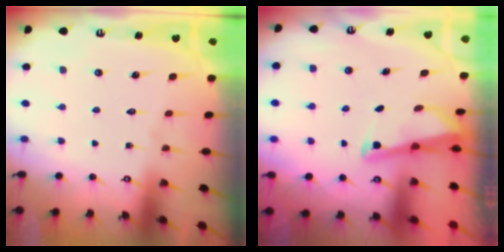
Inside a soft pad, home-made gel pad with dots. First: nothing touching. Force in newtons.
{"total": 2.5, "press": 2.5, "slide": 0.1}